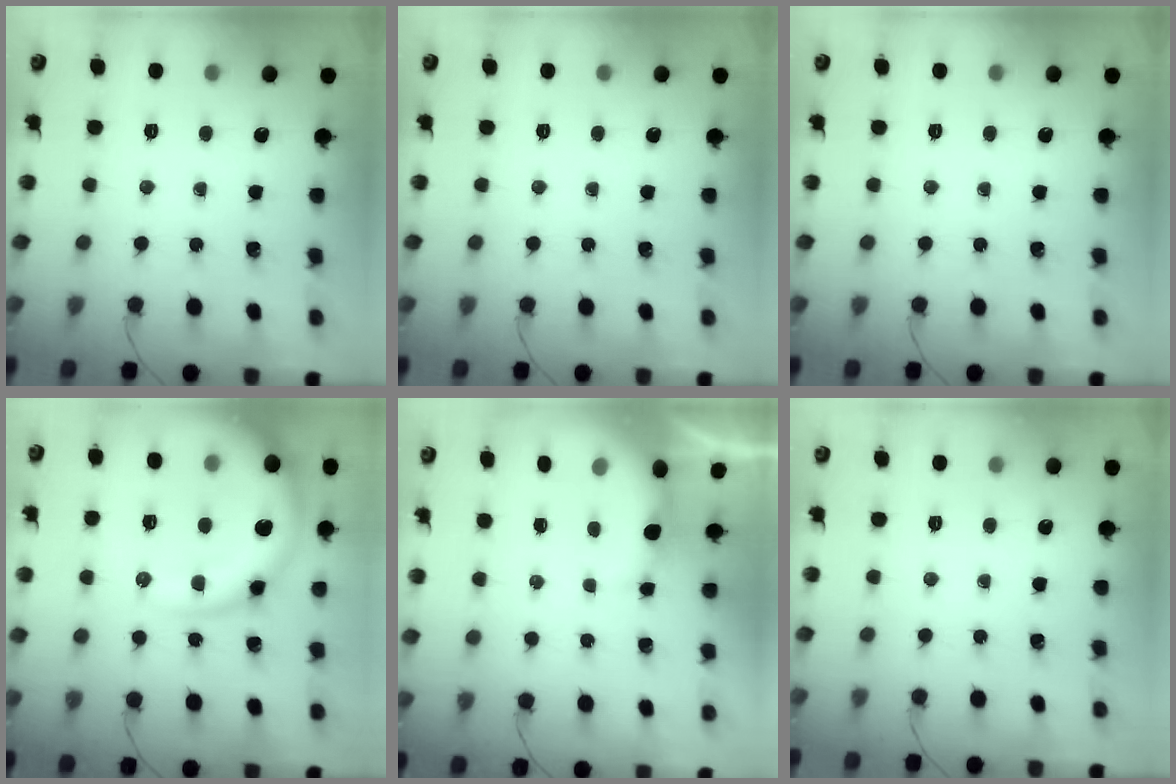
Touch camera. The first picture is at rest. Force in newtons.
{"total": 0.0}
{"total": 0.0}
{"total": 16.1, "press": 15.8, "slide": 3.0}
{"total": 3.4, "press": 3.2, "slide": 0.9}
{"total": 0.0}